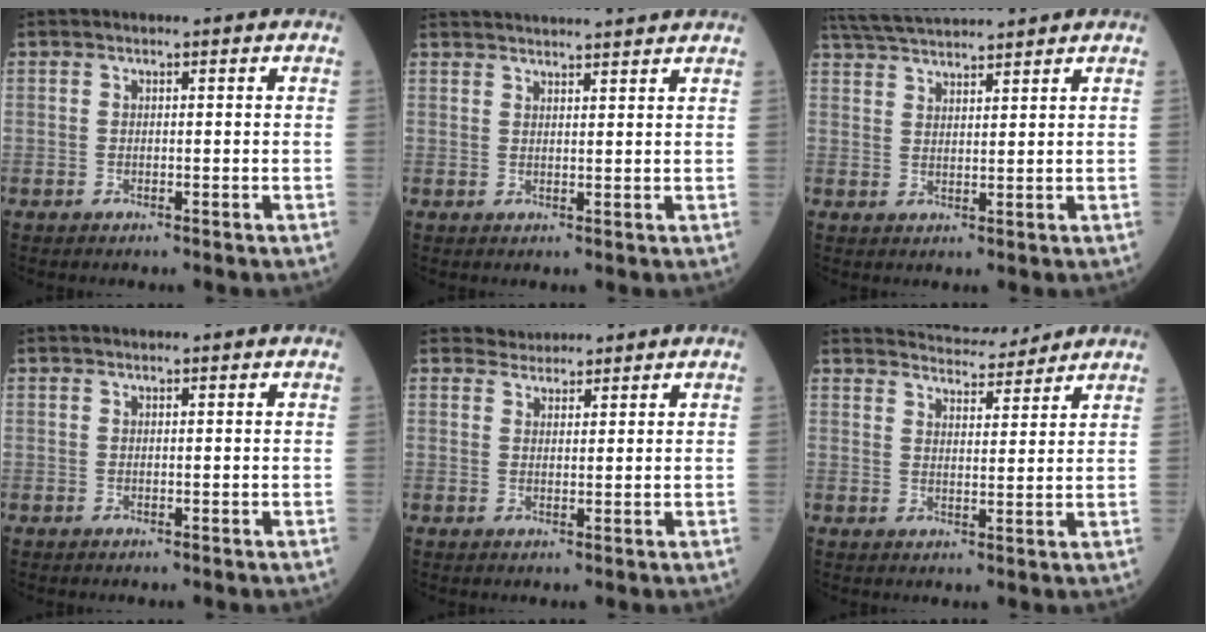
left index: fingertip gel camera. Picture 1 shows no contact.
{"total": 12.0, "force": [11.4, -0.1, 3.8], "torque": [-0.063, 0.025, 0.154]}
{"total": 9.1, "force": [8.5, 0.4, 3.0], "torque": [-0.062, 0.035, 0.147]}
{"total": 0.5, "force": [0.5, 0.0, 0.2], "torque": [-0.004, 0.015, 0.011]}
{"total": 2.3, "force": [2.2, 0.6, -0.4], "torque": [0.003, 0.014, 0.040]}
{"total": 9.8, "force": [9.5, 1.2, 1.9], "torque": [-0.029, 0.013, 0.133]}